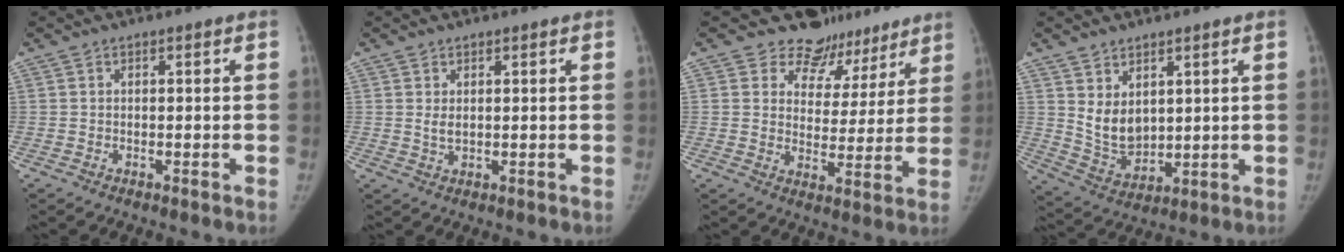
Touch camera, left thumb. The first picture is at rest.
{"total": 1.9, "force": [0.7, 1.1, 1.4], "torque": [-0.023, -0.007, 0.019]}
{"total": 13.4, "force": [11.1, 7.3, 1.0], "torque": [0.033, -0.074, 0.135]}
{"total": 7.9, "force": [3.2, 5.2, 5.0], "torque": [-0.066, -0.035, 0.081]}